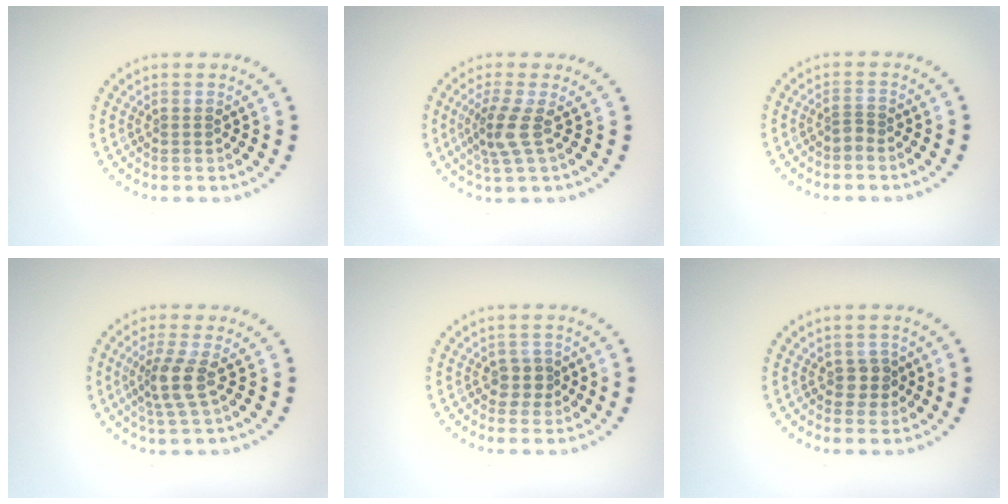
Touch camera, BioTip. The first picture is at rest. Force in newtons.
{"total": 2.7, "press": 2.1, "slide": 1.7}
{"total": 0.8, "press": 0.5, "slide": 0.6}
{"total": 3.0, "press": 2.3, "slide": 1.9}
{"total": 1.7, "press": 1.4, "slide": 1.0}
{"total": 1.5, "press": 1.4, "slide": 0.6}